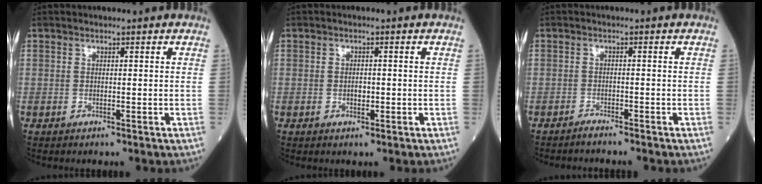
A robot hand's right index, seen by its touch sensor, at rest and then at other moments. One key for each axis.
{"total": 1.7, "fx": -0.3, "fy": 0.9, "fz": 1.4, "tx": -0.021, "ty": 0.002, "tz": -0.005}
{"total": 2.0, "fx": -1.9, "fy": -0.1, "fz": 0.5, "tx": -0.011, "ty": -0.003, "tz": -0.028}